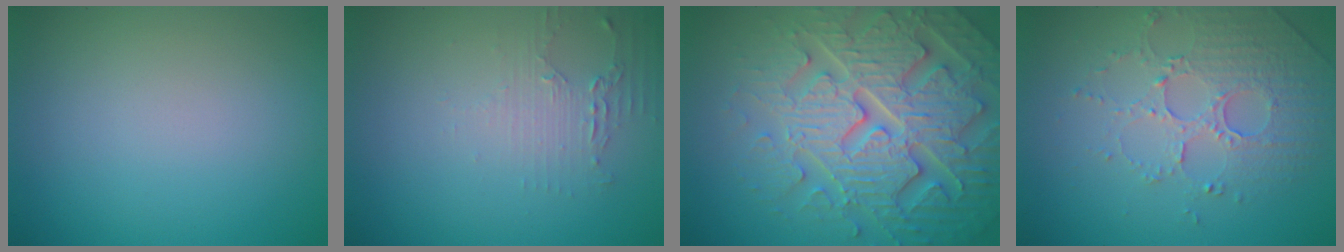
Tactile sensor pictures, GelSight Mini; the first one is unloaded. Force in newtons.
{"total": 1.7, "press": 1.7, "slide": 0.3}
{"total": 8.1, "press": 7.9, "slide": 1.9}
{"total": 5.0, "press": 3.4, "slide": 3.7}